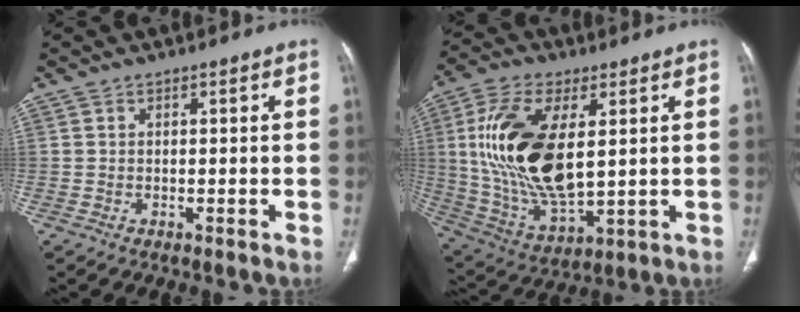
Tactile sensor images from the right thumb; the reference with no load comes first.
{"total": 21.1, "force": [3.5, 10.2, 18.1], "torque": [-0.360, -0.021, 0.074]}